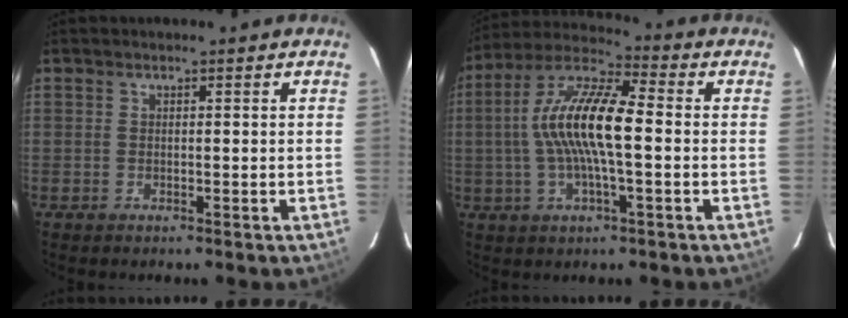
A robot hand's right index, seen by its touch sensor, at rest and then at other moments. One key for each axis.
{"total": 14.3, "fx": -0.2, "fy": 3.6, "fz": 13.8, "tx": -0.269, "ty": 0.015, "tz": -0.014}